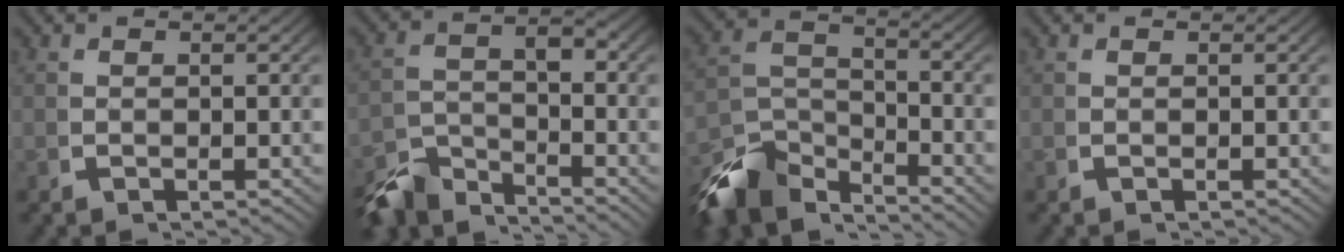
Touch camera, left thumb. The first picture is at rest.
{"total": 6.4, "force": [-4.7, 2.9, 3.1], "torque": [-0.037, -0.025, -0.083]}
{"total": 9.2, "force": [-5.6, 5.1, 5.3], "torque": [-0.092, -0.034, -0.090]}
{"total": 0.0}